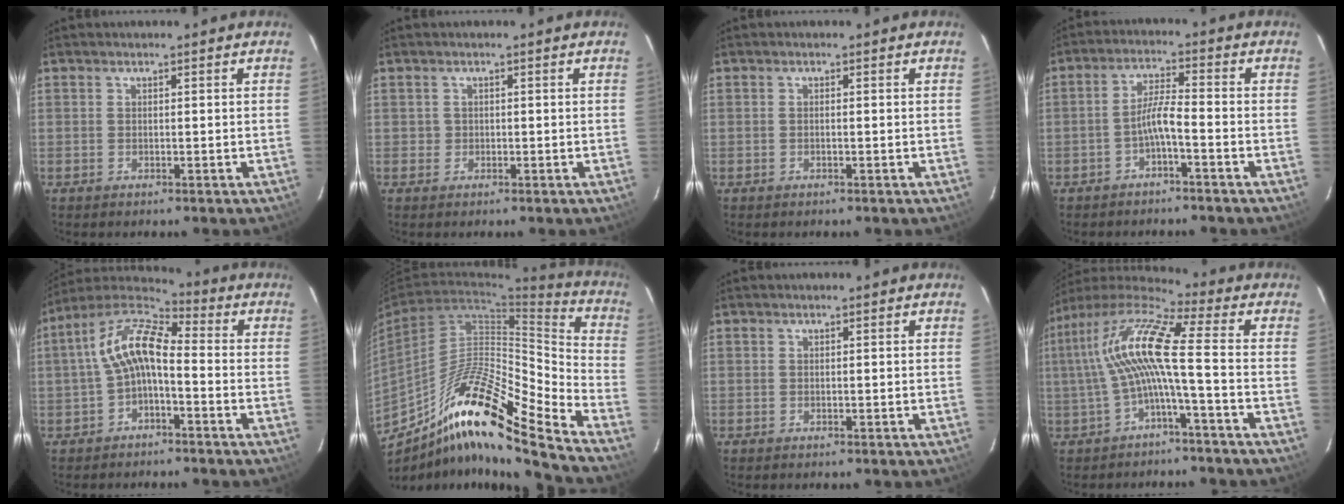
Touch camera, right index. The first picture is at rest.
{"total": 1.5, "force": [-0.3, 1.4, 0.3], "torque": [-0.003, 0.001, -0.001]}
{"total": 0.6, "force": [-0.2, 0.1, 0.5], "torque": [-0.009, 0.004, -0.002]}
{"total": 4.4, "force": [-2.5, 0.3, 3.7], "torque": [-0.079, 0.014, -0.043]}
{"total": 10.4, "force": [-2.0, 4.7, 9.0], "torque": [-0.188, 0.022, -0.037]}
{"total": 22.4, "force": [-15.5, 2.5, 15.9], "torque": [-0.256, -0.008, -0.272]}
{"total": 0.0}
{"total": 12.8, "force": [-1.3, 0.4, 12.7], "torque": [-0.251, 0.015, -0.022]}